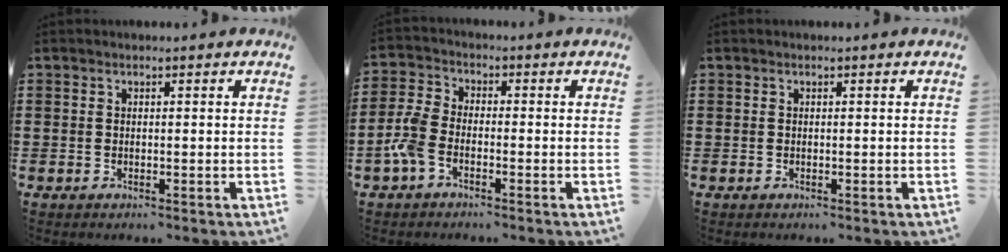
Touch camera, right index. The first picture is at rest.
{"total": 5.0, "force": [-2.9, 2.3, 3.4], "torque": [-0.100, -0.004, -0.065]}
{"total": 0.0}